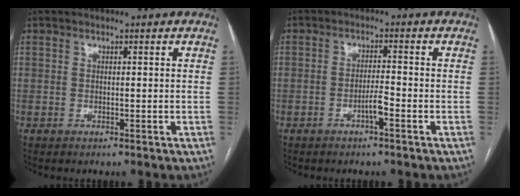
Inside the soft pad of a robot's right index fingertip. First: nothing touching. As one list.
[{"total": 2.7, "force": [-1.4, 0.1, 2.4], "torque": [-0.041, 0.001, -0.025]}]